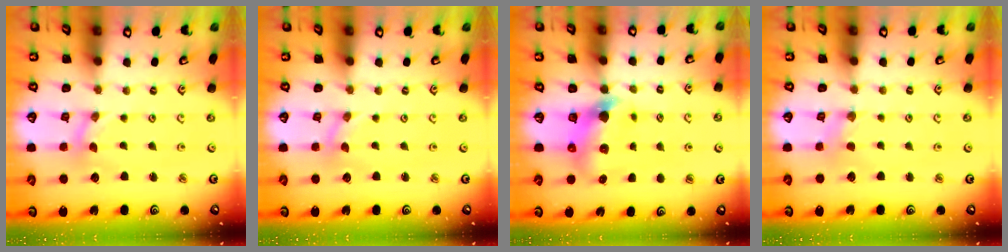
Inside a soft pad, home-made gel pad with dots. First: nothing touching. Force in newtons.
{"total": 0.0}
{"total": 6.1, "press": 6.0, "slide": 0.7}
{"total": 2.0, "press": 2.0, "slide": 0.4}